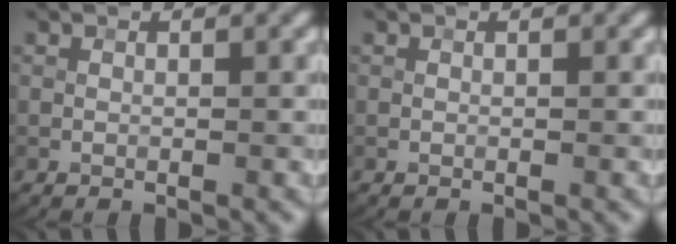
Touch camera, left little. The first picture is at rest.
{"total": 0.0}